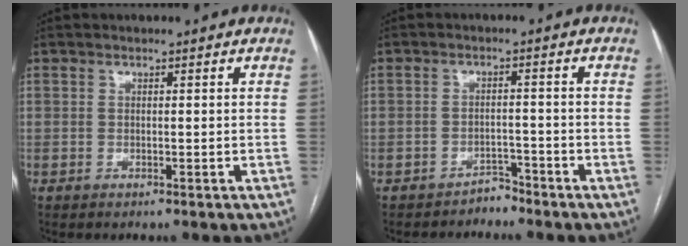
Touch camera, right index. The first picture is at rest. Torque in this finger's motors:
{"motor_torque": [-0.22, -0.02, -0.15, -0.08]}